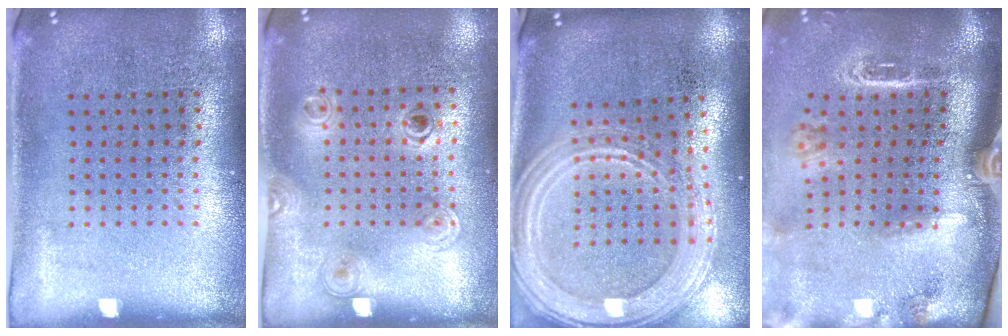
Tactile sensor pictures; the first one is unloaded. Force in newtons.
{"total": 1.2, "press": 1.0, "slide": 0.6}
{"total": 2.7, "press": 2.3, "slide": 1.5}
{"total": 3.0, "press": 2.1, "slide": 2.1}